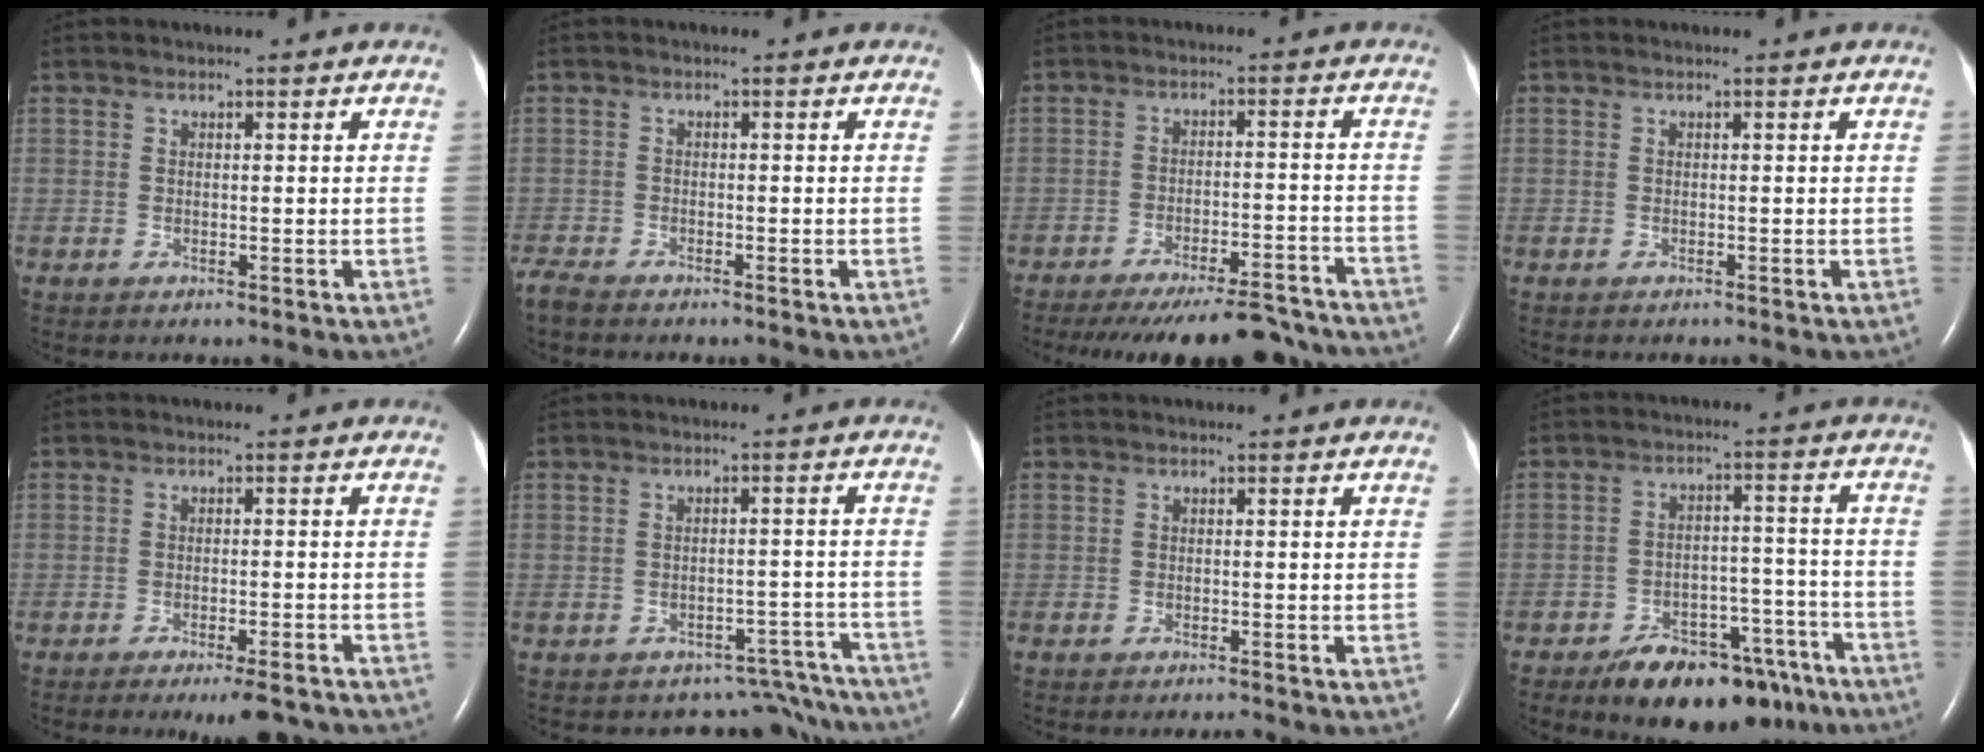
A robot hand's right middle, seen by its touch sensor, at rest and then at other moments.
{"total": 2.8, "force": [-2.6, 0.6, 1.1], "torque": [-0.020, -0.007, -0.044]}
{"total": 17.8, "force": [-16.2, 3.1, 6.6], "torque": [-0.078, -0.011, -0.217]}
{"total": 0.0}
{"total": 7.0, "force": [-5.8, 1.2, 3.7], "torque": [-0.036, -0.007, -0.080]}
{"total": 9.5, "force": [-9.0, 3.1, -0.7], "torque": [0.032, 0.042, -0.095]}
{"total": 0.9, "force": [-0.9, 0.0, 0.3], "torque": [-0.010, -0.004, -0.013]}
{"total": 14.6, "force": [-11.2, 6.3, 7.0], "torque": [-0.073, 0.033, -0.161]}